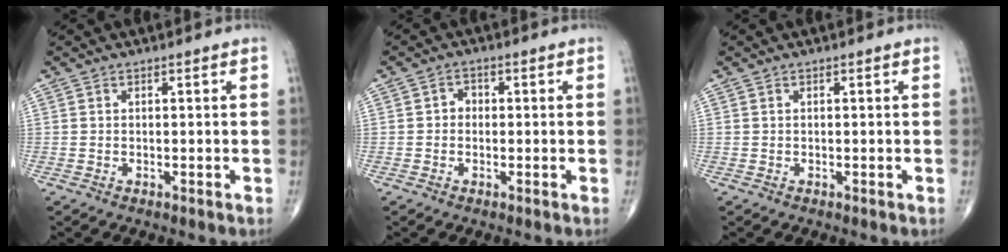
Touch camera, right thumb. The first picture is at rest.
{"total": 1.9, "force": [-0.2, 1.6, 0.9], "torque": [0.000, 0.008, -0.009]}
{"total": 0.0}